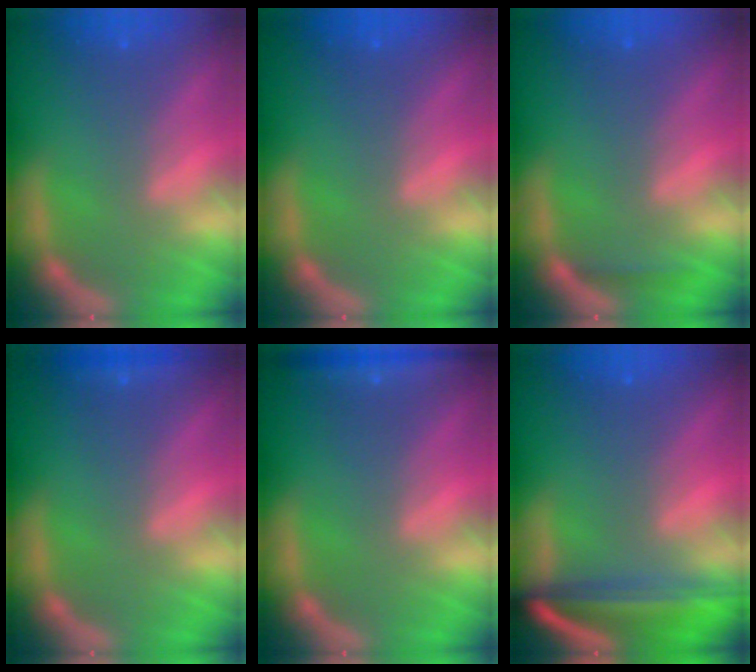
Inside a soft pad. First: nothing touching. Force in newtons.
{"total": 0.0}
{"total": 0.9}
{"total": 0.9}
{"total": 3.0}
{"total": 9.2}